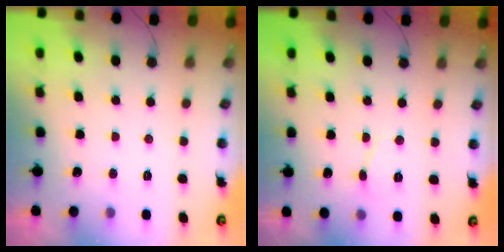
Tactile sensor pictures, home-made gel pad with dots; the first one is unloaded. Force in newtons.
{"total": 2.9, "press": 2.9, "slide": 0.3}